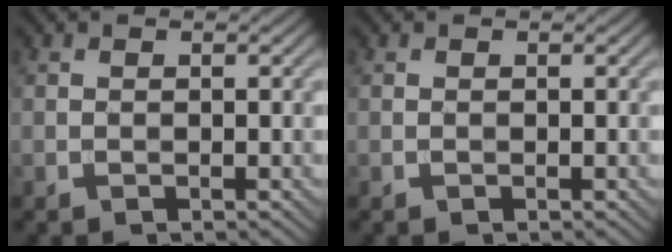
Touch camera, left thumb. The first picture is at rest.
{"total": 0.0}